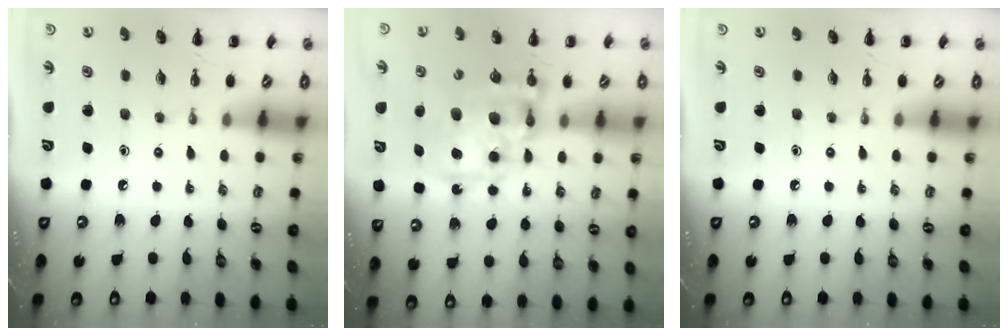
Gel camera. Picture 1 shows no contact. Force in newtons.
{"total": 16.5, "press": 16.1, "slide": 3.6}
{"total": 0.0}